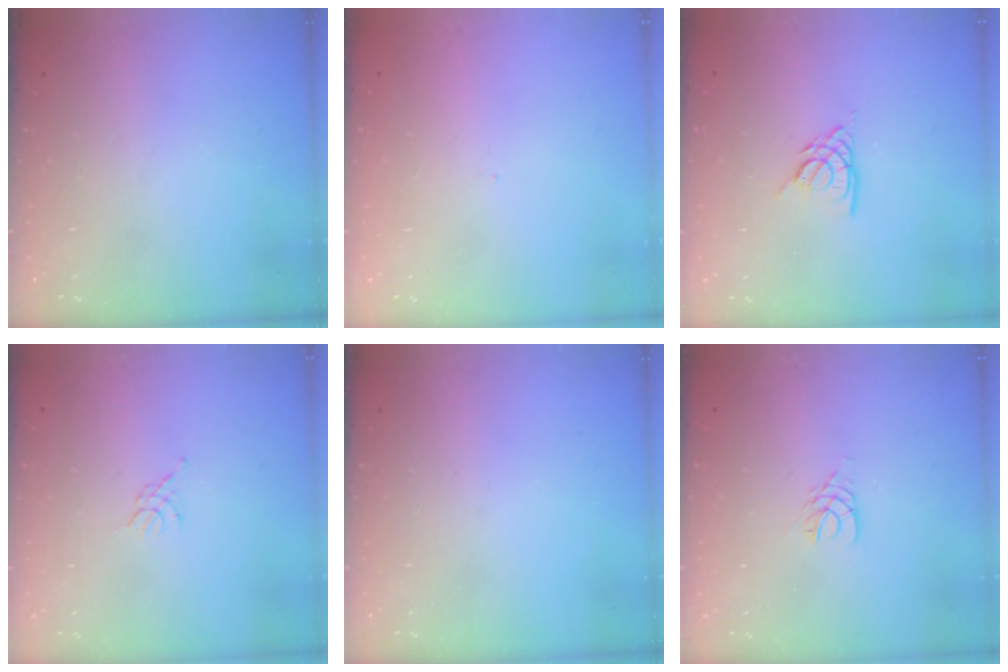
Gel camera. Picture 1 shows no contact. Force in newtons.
{"total": 0.0}
{"total": 6.0, "press": 6.0, "slide": 0.6}
{"total": 2.3, "press": 2.2, "slide": 0.5}
{"total": 0.0}
{"total": 3.5, "press": 3.5, "slide": 0.5}